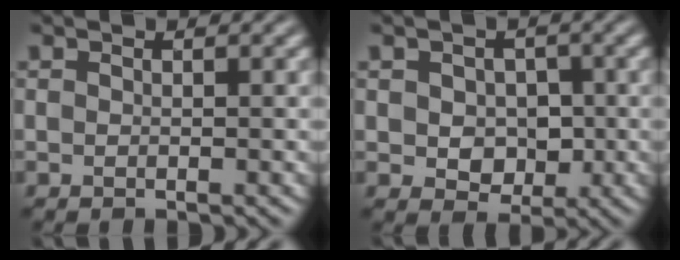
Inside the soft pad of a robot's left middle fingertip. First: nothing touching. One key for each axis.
{"total": 3.6, "fx": -0.1, "fy": 2.8, "fz": 2.3, "tx": -0.035, "ty": -0.006, "tz": -0.001}